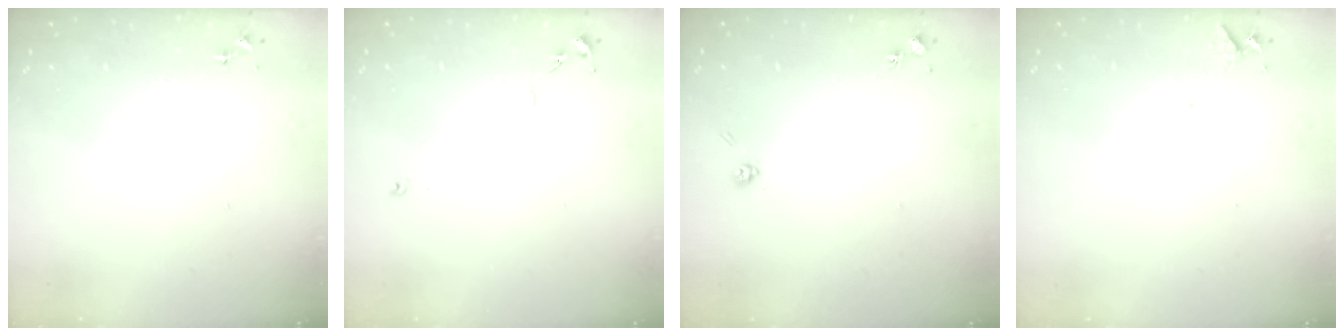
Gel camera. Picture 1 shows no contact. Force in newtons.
{"total": 6.1, "press": 6.1, "slide": 0.7}
{"total": 4.6, "press": 4.4, "slide": 1.2}
{"total": 6.2, "press": 6.2, "slide": 0.6}